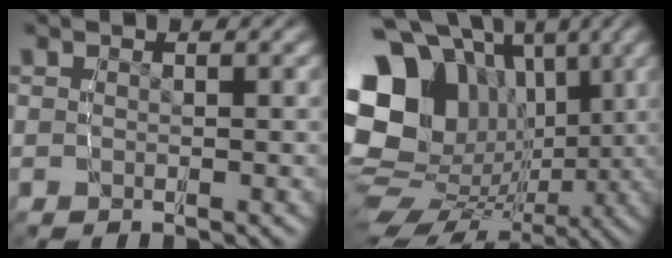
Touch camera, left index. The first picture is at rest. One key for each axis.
{"total": 23.7, "fx": -1.1, "fy": 19.4, "fz": 13.6, "tx": -0.268, "ty": -0.056, "tz": -0.012}